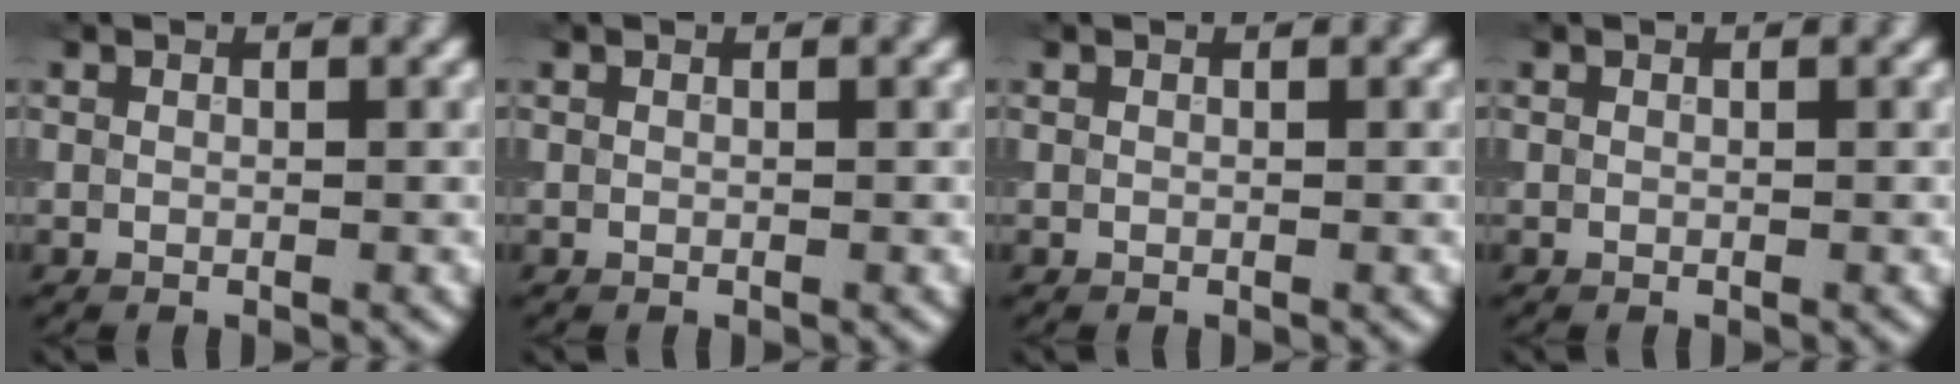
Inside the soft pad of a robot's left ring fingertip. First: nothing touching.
{"total": 0.0}
{"total": 0.0}
{"total": 0.0}